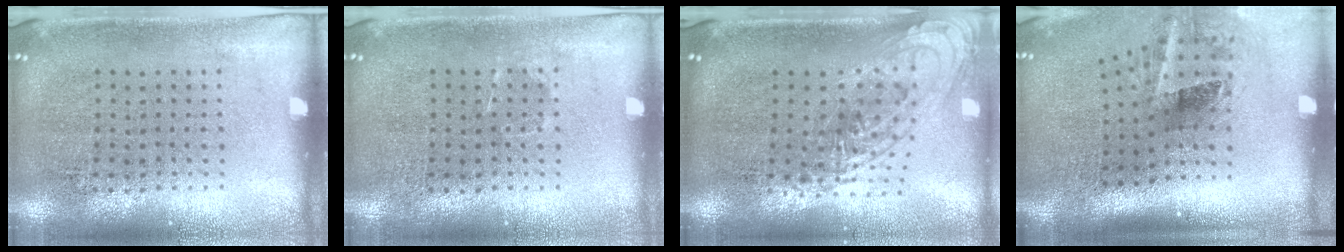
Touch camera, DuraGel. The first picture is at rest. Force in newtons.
{"total": 0.5, "press": 0.5, "slide": 0.2}
{"total": 1.3, "press": 1.2, "slide": 0.5}
{"total": 2.0, "press": 1.2, "slide": 1.6}